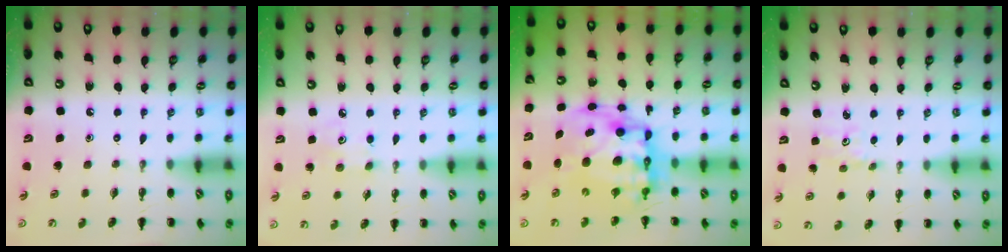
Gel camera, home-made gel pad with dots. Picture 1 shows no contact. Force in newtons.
{"total": 4.7, "press": 4.6, "slide": 1.0}
{"total": 15.6, "press": 15.1, "slide": 3.9}
{"total": 1.2, "press": 1.1, "slide": 0.4}